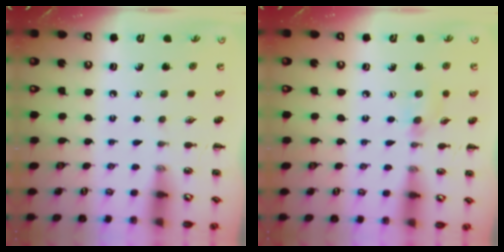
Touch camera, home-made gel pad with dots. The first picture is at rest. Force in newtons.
{"total": 5.4, "press": 5.0, "slide": 2.0}